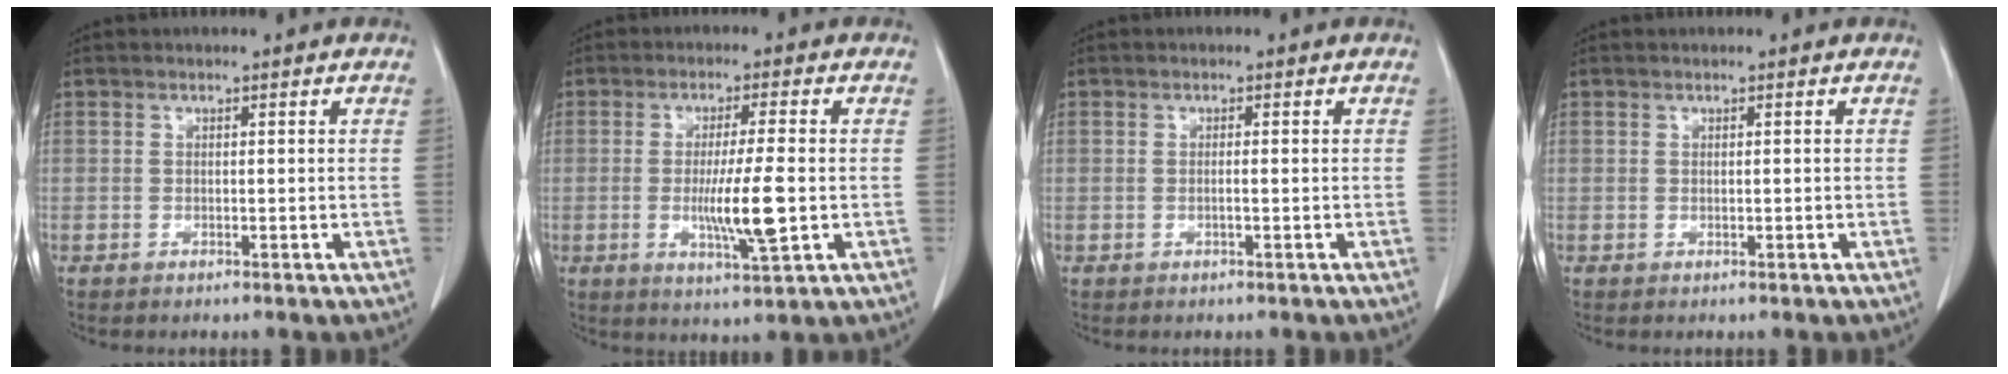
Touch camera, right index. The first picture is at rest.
{"total": 8.8, "force": [-1.0, 0.2, 8.7], "torque": [-0.151, -0.018, -0.019]}
{"total": 0.8, "force": [-0.2, -0.1, 0.7], "torque": [-0.014, 0.001, -0.004]}
{"total": 0.0}